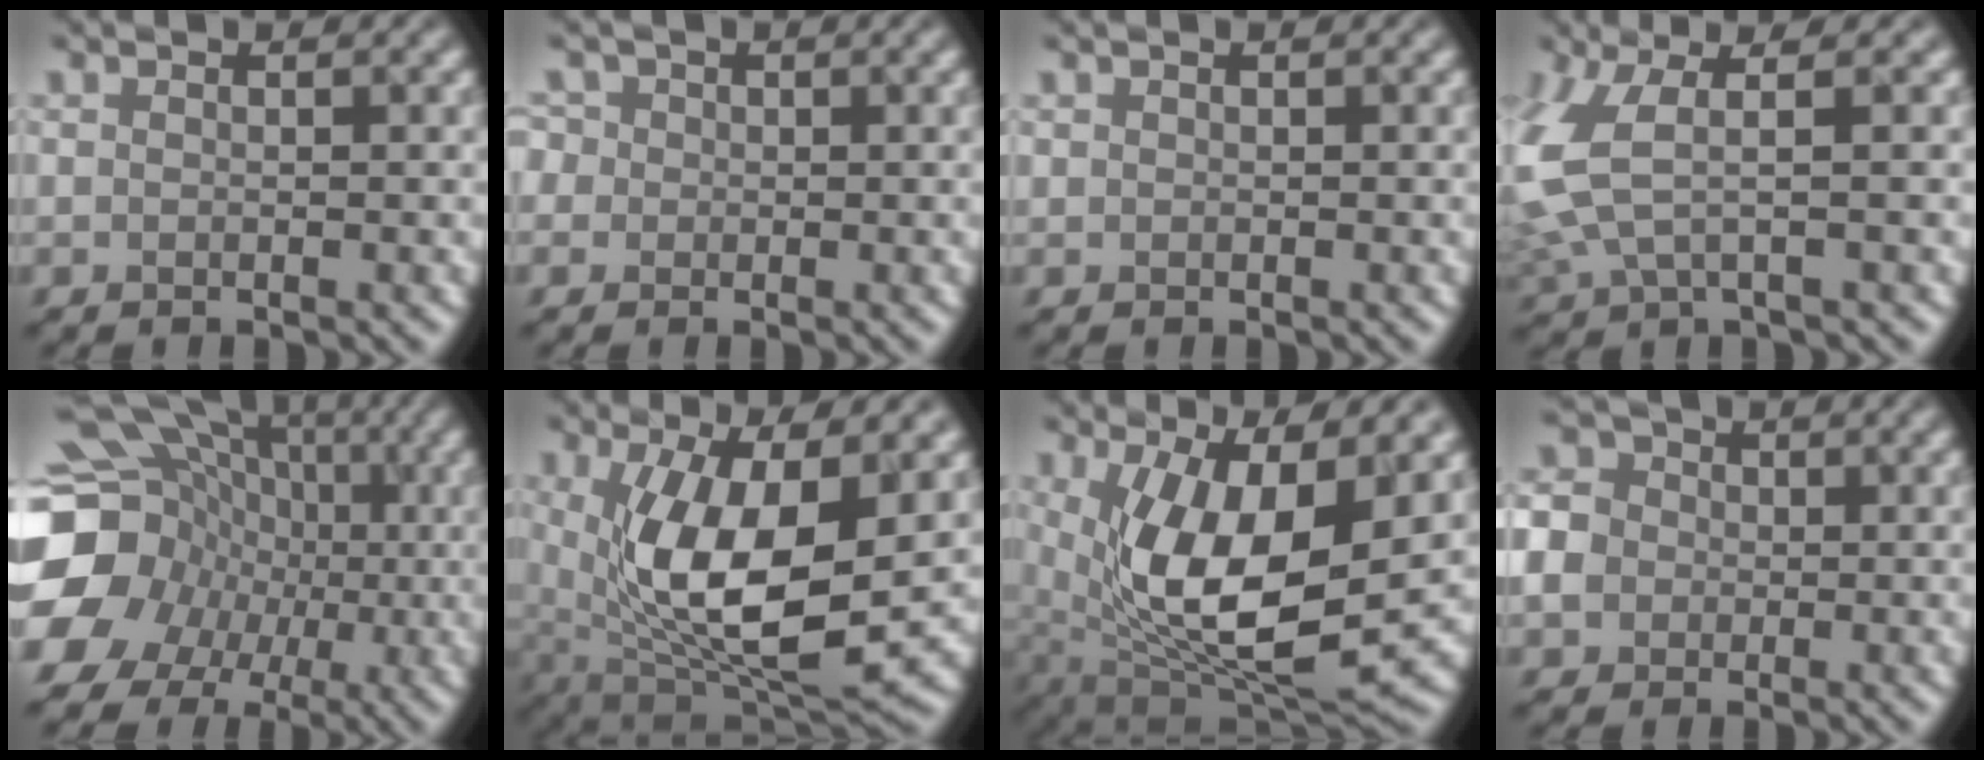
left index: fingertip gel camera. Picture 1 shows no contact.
{"total": 1.1, "force": [-0.1, 1.1, -0.2], "torque": [-0.001, 0.016, 0.003]}
{"total": 0.9, "force": [-0.2, -0.4, -0.7], "torque": [0.004, -0.002, 0.014]}
{"total": 4.8, "force": [-0.3, 1.6, 4.5], "torque": [-0.140, -0.001, 0.015]}
{"total": 16.0, "force": [-2.7, 14.2, 6.8], "torque": [-0.138, 0.002, -0.061]}
{"total": 10.2, "force": [0.1, 4.4, 9.1], "torque": [-0.172, -0.024, 0.030]}
{"total": 11.2, "force": [0.2, 5.0, 10.0], "torque": [-0.181, -0.029, 0.031]}
{"total": 4.0, "force": [-0.9, 3.6, 1.3], "torque": [-0.044, 0.017, -0.005]}